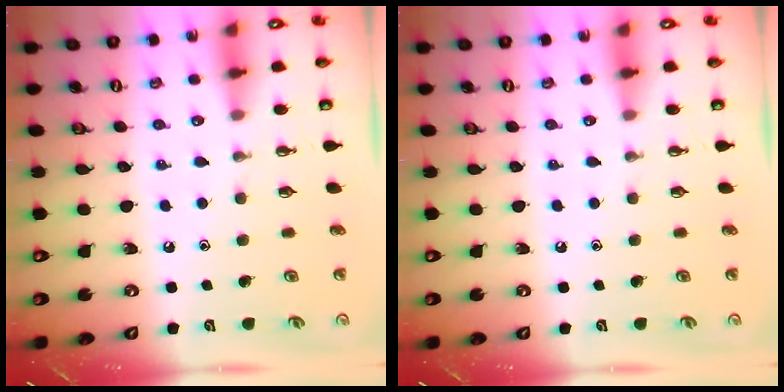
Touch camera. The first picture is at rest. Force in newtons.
{"total": 0.0}